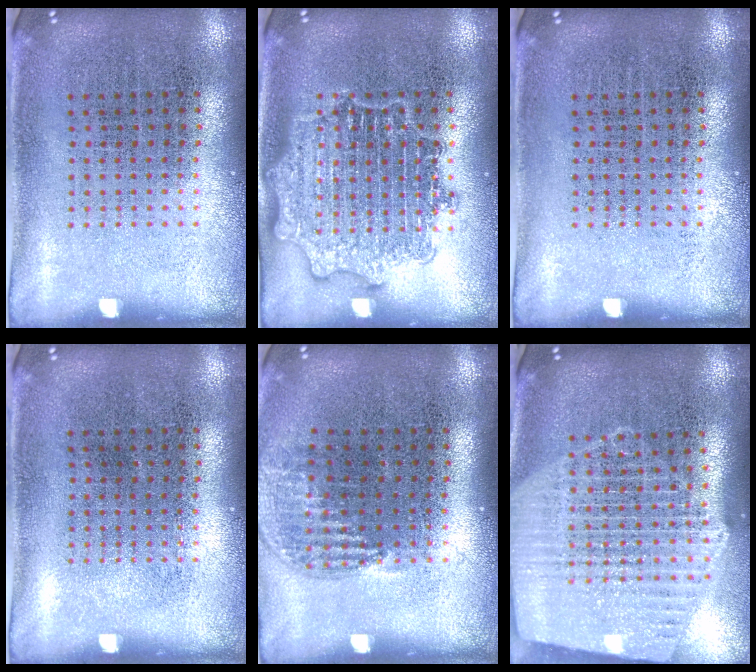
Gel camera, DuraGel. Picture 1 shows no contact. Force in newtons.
{"total": 3.0, "press": 3.0, "slide": 0.5}
{"total": 0.0}
{"total": 0.0}
{"total": 1.0, "press": 0.9, "slide": 0.5}
{"total": 2.3, "press": 2.0, "slide": 1.1}